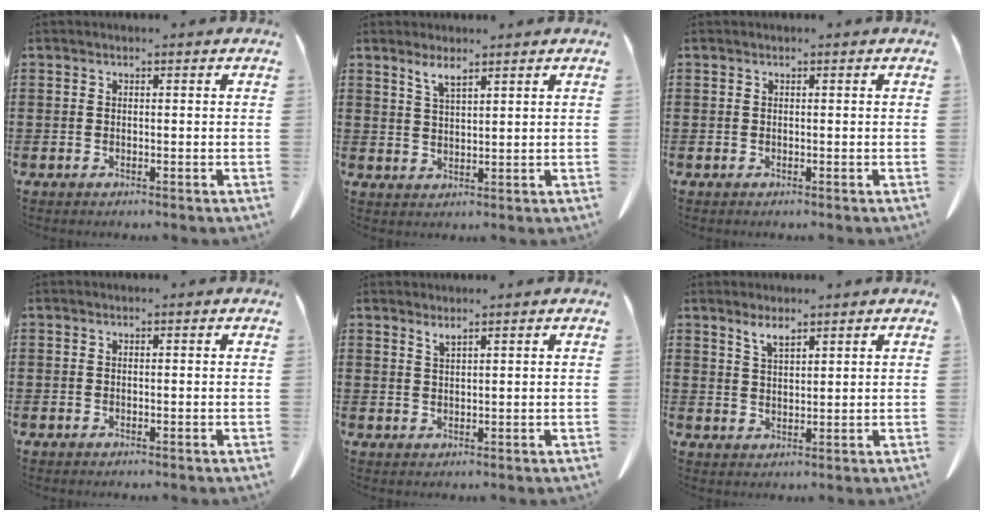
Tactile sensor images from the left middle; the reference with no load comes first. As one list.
[{"total": 2.8, "force": [2.3, 0.3, 1.6], "torque": [-0.037, -0.001, 0.042]}, {"total": 0.0}, {"total": 0.0}, {"total": 1.7, "force": [1.5, -0.1, 0.8], "torque": [-0.018, -0.003, 0.029]}, {"total": 2.8, "force": [2.3, 0.5, 1.5], "torque": [-0.035, -0.001, 0.044]}]